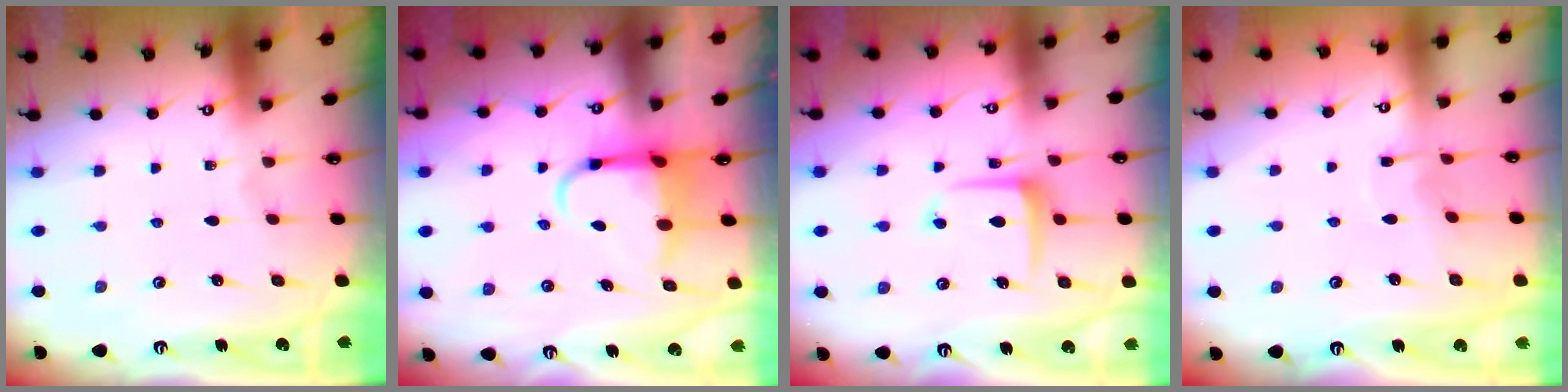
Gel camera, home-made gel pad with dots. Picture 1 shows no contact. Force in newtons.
{"total": 6.5, "press": 6.3, "slide": 1.5}
{"total": 7.7, "press": 7.7, "slide": 0.5}
{"total": 3.2, "press": 3.2, "slide": 0.4}